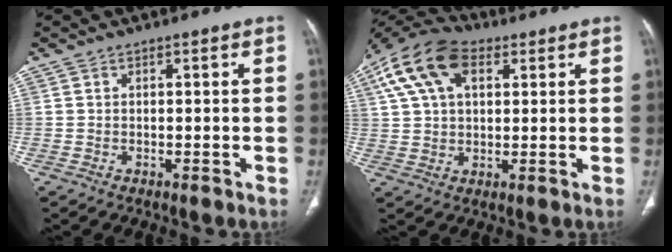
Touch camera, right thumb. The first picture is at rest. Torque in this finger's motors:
{"motor_torque": [-0.51, 1.16, 1.00, 0.18, 0.14]}